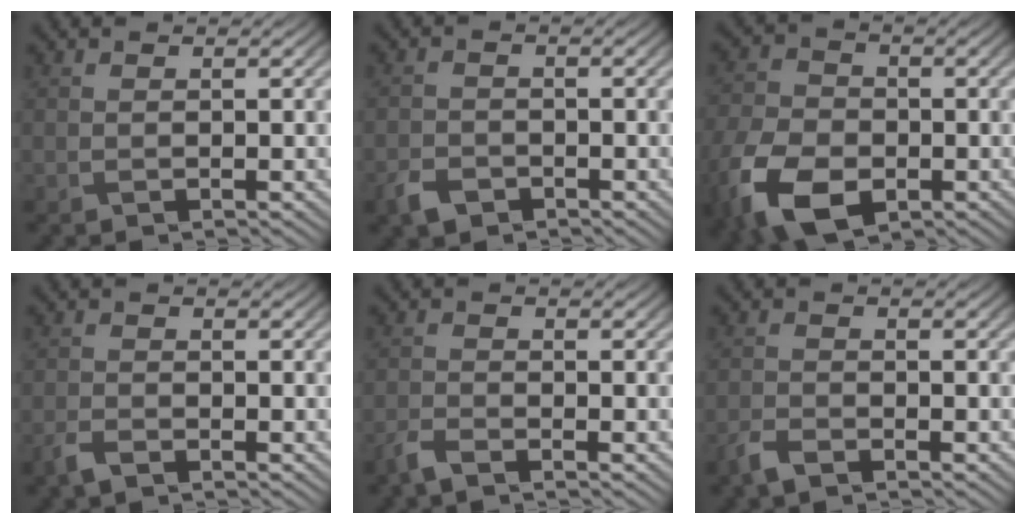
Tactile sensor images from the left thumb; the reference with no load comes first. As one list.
[{"total": 2.7, "force": [-1.8, 1.6, 1.1], "torque": [-0.026, -0.003, -0.046]}, {"total": 12.7, "force": [-5.8, 8.1, 8.0], "torque": [-0.218, -0.055, -0.106]}, {"total": 1.8, "force": [-1.4, 0.6, 1.0], "torque": [-0.028, -0.001, -0.036]}, {"total": 2.1, "force": [-1.7, 0.4, 1.1], "torque": [-0.030, -0.002, -0.047]}, {"total": 2.3, "force": [-1.8, 0.8, 1.2], "torque": [-0.030, -0.002, -0.047]}]